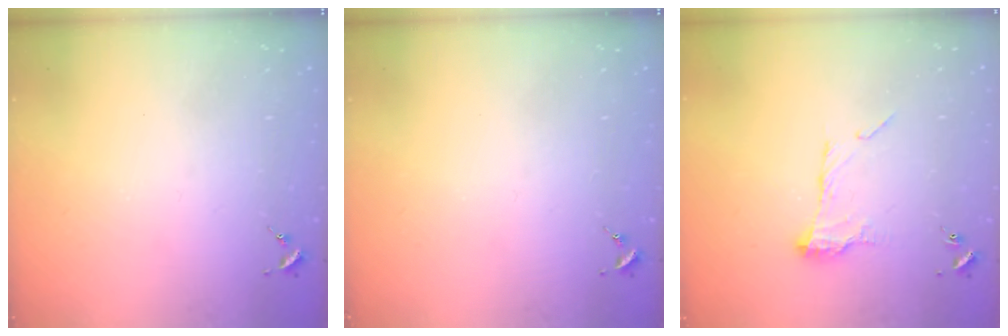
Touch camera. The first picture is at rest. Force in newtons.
{"total": 0.0}
{"total": 10.3, "press": 10.3, "slide": 0.5}